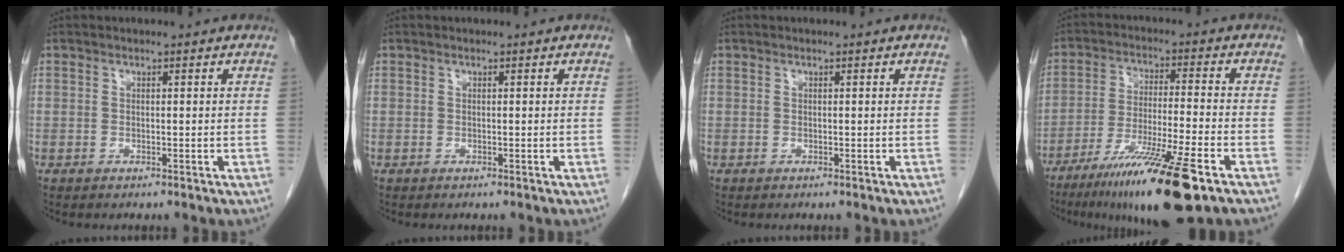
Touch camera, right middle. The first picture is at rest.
{"total": 0.0}
{"total": 0.0}
{"total": 15.6, "force": [-9.8, 0.3, 12.2], "torque": [-0.204, -0.044, -0.166]}